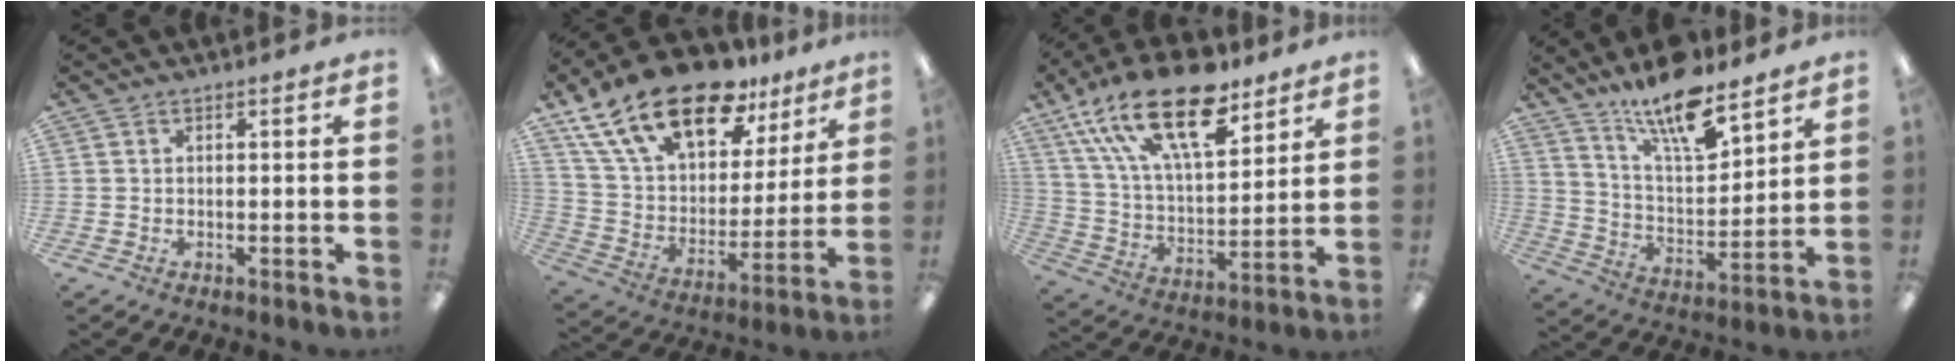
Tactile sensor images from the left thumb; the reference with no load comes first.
{"total": 22.9, "force": [15.1, 11.1, 13.1], "torque": [-0.243, -0.083, 0.269]}
{"total": 23.4, "force": [14.7, 10.1, 15.2], "torque": [-0.281, -0.076, 0.254]}
{"total": 15.4, "force": [12.2, 4.1, 8.4], "torque": [-0.155, -0.076, 0.210]}